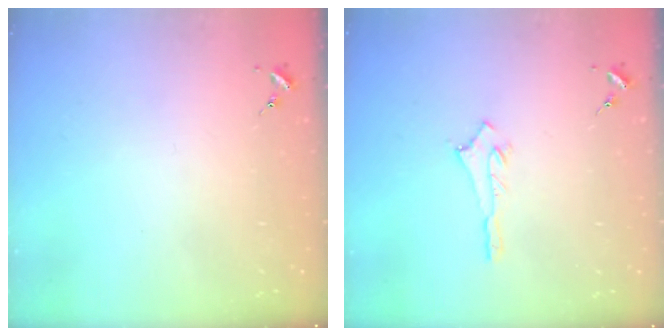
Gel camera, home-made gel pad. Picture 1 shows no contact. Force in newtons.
{"total": 2.9, "press": 2.9, "slide": 0.2}